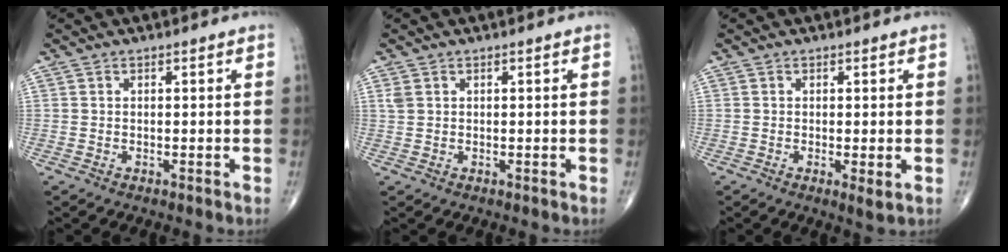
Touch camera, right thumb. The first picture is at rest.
{"total": 1.2, "force": [0.6, 0.8, 0.7], "torque": [-0.016, 0.007, 0.017]}
{"total": 2.0, "force": [-0.3, 0.4, 2.0], "torque": [-0.037, -0.009, -0.007]}